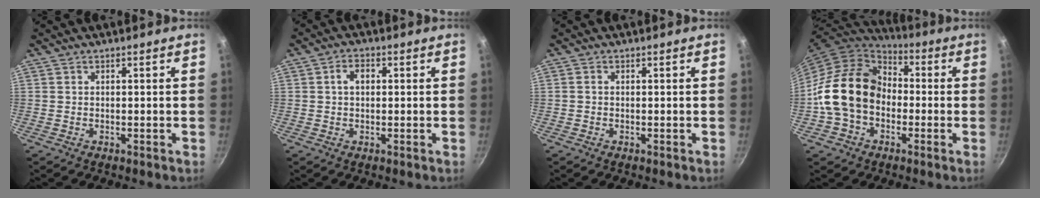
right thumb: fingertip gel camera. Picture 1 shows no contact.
{"total": 3.4, "force": [0.5, 2.4, 2.4], "torque": [-0.029, 0.009, 0.005]}
{"total": 0.5, "force": [0.0, 0.4, 0.3], "torque": [-0.005, 0.004, -0.002]}
{"total": 17.5, "force": [-1.7, 13.5, 10.9], "torque": [-0.166, 0.044, -0.041]}